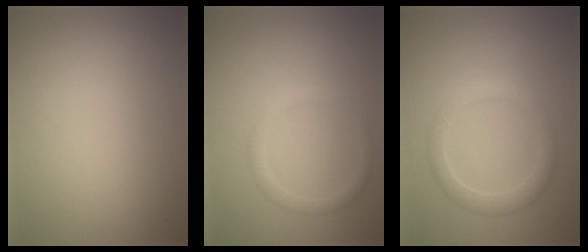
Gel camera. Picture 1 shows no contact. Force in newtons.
{"total": 1.3, "press": 1.3, "slide": 0.1}
{"total": 2.2, "press": 2.2, "slide": 0.0}